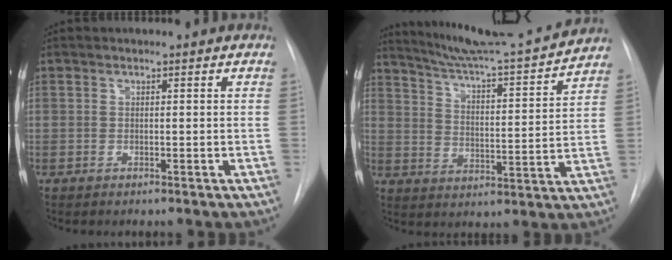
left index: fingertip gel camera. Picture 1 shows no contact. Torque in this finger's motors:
{"motor_torque": [0.16, -0.32, 0.38, 0.08]}